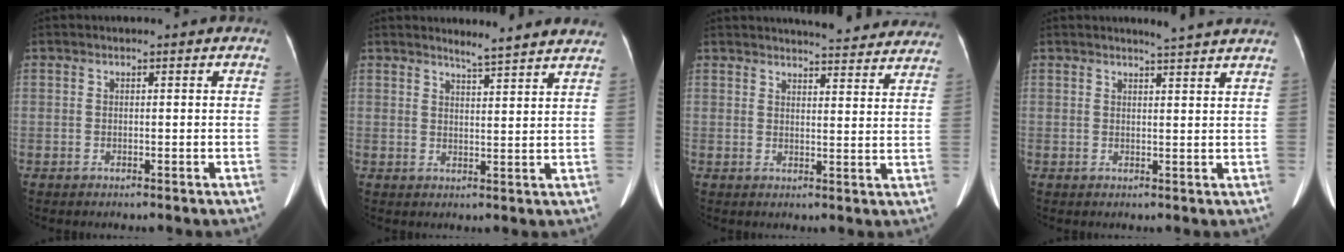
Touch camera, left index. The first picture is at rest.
{"total": 7.2, "force": [6.9, -0.2, 2.3], "torque": [-0.039, -0.004, 0.076]}
{"total": 16.9, "force": [16.1, 2.5, 4.6], "torque": [-0.040, -0.031, 0.173]}
{"total": 4.9, "force": [4.5, -0.6, 1.8], "torque": [-0.027, 0.002, 0.045]}